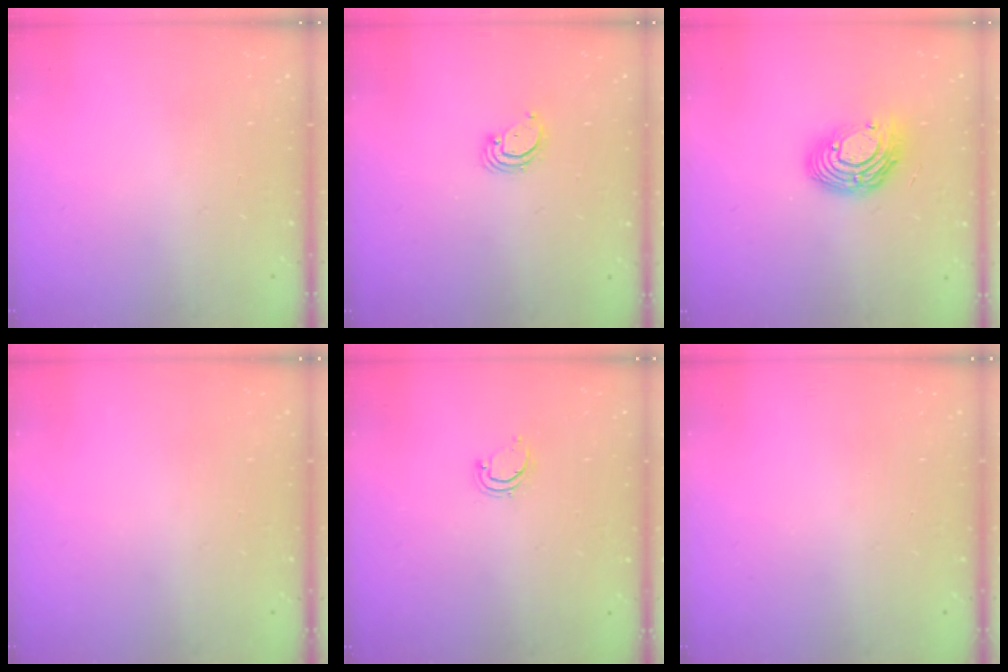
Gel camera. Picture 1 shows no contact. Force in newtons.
{"total": 2.9, "press": 2.9, "slide": 0.3}
{"total": 12.1, "press": 12.1, "slide": 1.0}
{"total": 0.0}
{"total": 3.9, "press": 3.9, "slide": 0.4}
{"total": 0.0}